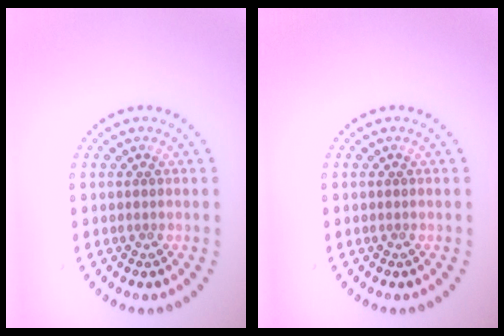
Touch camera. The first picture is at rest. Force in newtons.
{"total": 0.0}